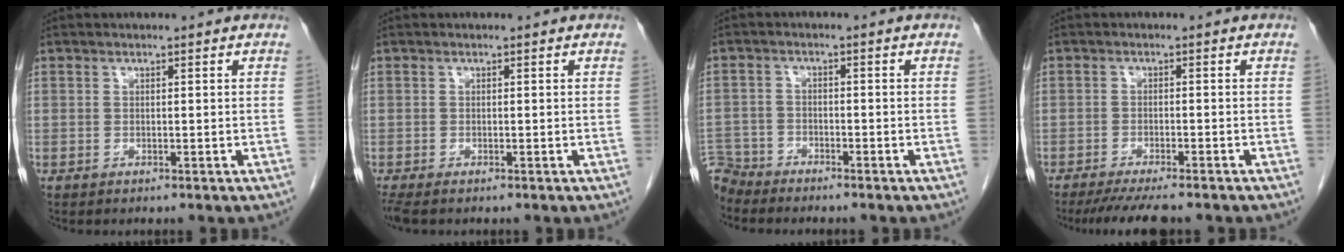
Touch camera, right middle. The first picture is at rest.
{"total": 2.1, "force": [-1.7, 0.4, 1.1], "torque": [-0.021, -0.008, -0.027]}
{"total": 5.2, "force": [-5.0, 1.4, -0.5], "torque": [0.017, -0.005, -0.096]}
{"total": 7.8, "force": [-6.7, 0.8, 4.0], "torque": [-0.056, -0.016, -0.103]}